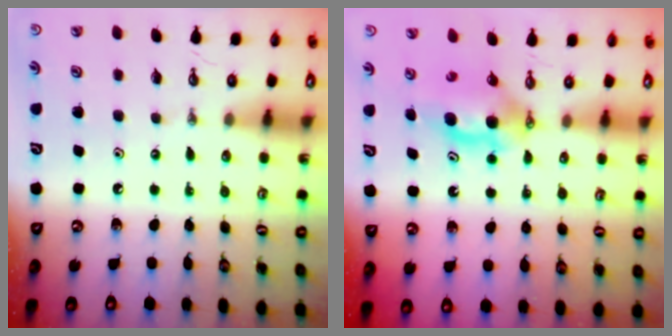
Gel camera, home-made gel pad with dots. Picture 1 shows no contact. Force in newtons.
{"total": 5.8, "press": 5.6, "slide": 1.2}